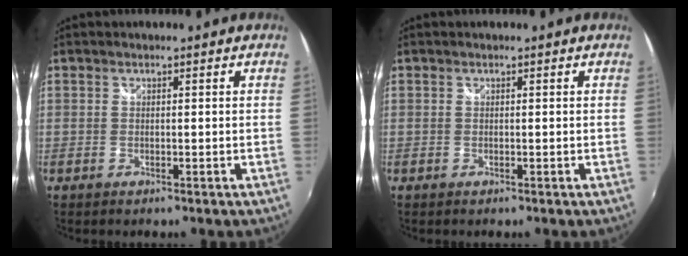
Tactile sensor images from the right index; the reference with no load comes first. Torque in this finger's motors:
{"motor_torque": [0.00, 0.00, 0.00, 0.00]}